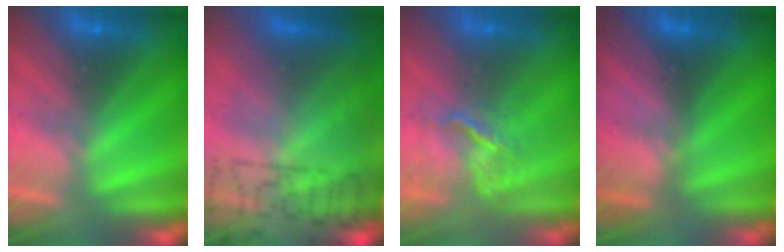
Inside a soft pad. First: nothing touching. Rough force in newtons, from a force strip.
{"total": 7.5}
{"total": 3.8}
{"total": 2.8}